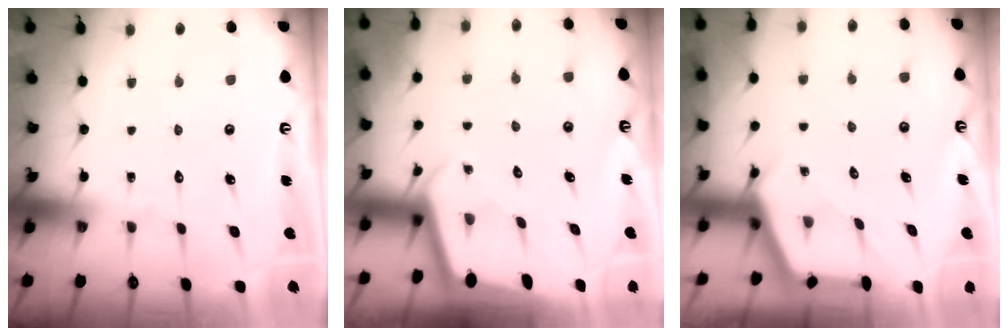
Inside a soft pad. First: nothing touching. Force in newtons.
{"total": 1.7, "press": 1.7, "slide": 0.1}
{"total": 2.6, "press": 2.5, "slide": 0.4}